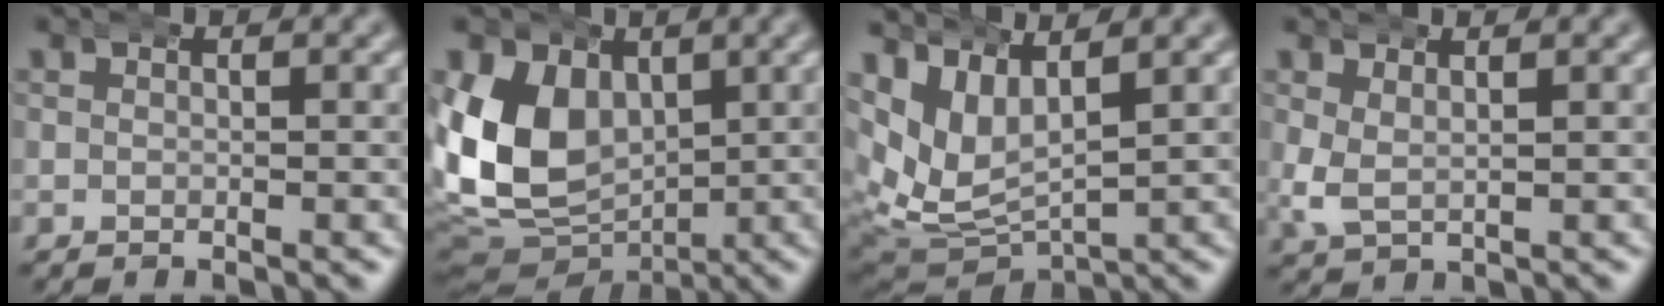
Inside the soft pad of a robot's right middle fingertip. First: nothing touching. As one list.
[{"total": 12.0, "force": [1.0, 9.6, 7.1], "torque": [-0.157, -0.030, 0.030]}, {"total": 9.8, "force": [1.8, 7.7, 5.8], "torque": [-0.134, -0.020, 0.033]}, {"total": 1.8, "force": [0.8, 1.0, 1.3], "torque": [-0.043, -0.015, 0.029]}]